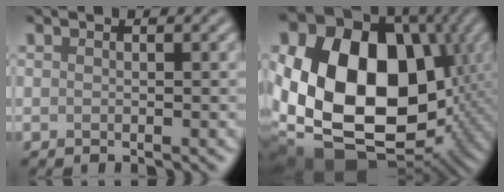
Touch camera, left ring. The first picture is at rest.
{"total": 20.0, "force": [0.5, 14.4, 13.9], "torque": [-0.277, -0.019, 0.025]}